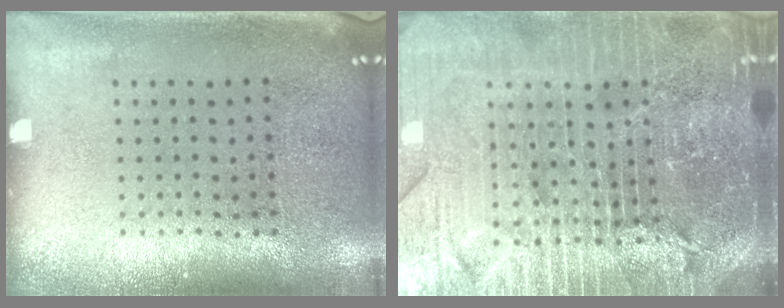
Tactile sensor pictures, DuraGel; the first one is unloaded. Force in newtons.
{"total": 5.9, "press": 5.3, "slide": 2.6}